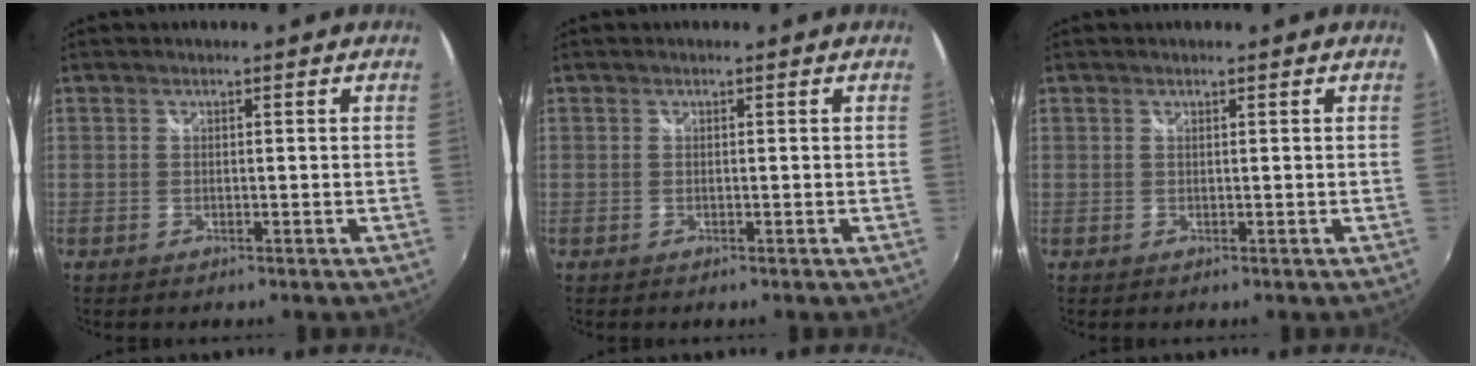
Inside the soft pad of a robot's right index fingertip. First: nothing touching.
{"total": 0.0}
{"total": 0.0}